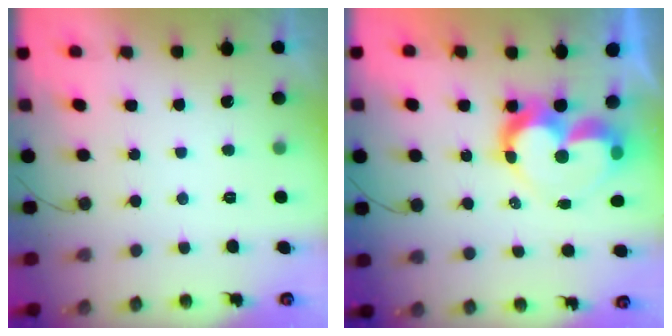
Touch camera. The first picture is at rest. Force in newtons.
{"total": 11.7, "press": 11.7, "slide": 0.8}